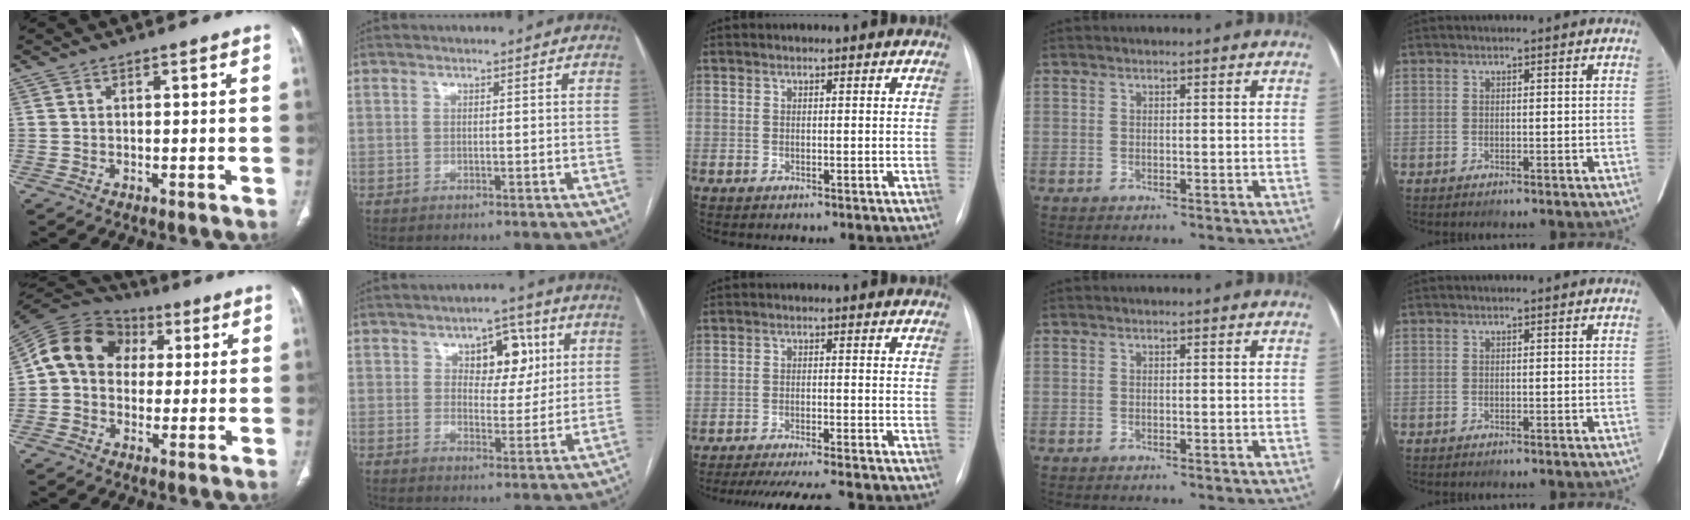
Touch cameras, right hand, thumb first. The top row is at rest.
{"thumb": {"total": 13.0, "force": [1.9, 10.9, 6.8], "torque": [-0.111, 0.030, 0.020]}, "index": {"total": 7.6, "force": [2.9, 4.2, 5.6], "torque": [-0.068, 0.016, 0.045]}, "middle": {"total": 13.9, "force": [-12.6, 0.6, 5.9], "torque": [-0.085, -0.024, -0.172]}}